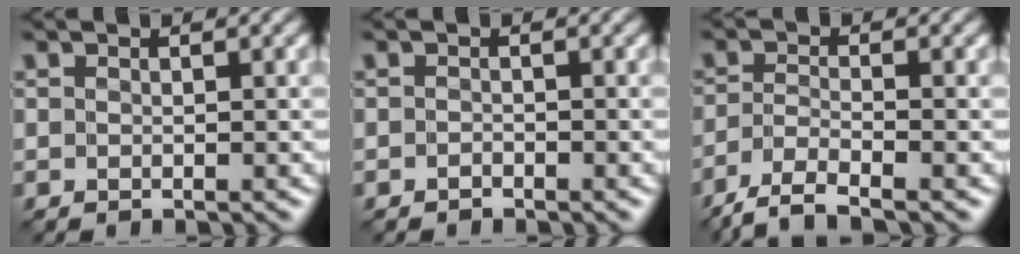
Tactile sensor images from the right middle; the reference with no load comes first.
{"total": 0.6, "force": [-0.5, 0.2, 0.0], "torque": [0.001, 0.002, -0.012]}
{"total": 4.0, "force": [-3.3, 0.6, 2.2], "torque": [-0.045, -0.005, -0.072]}